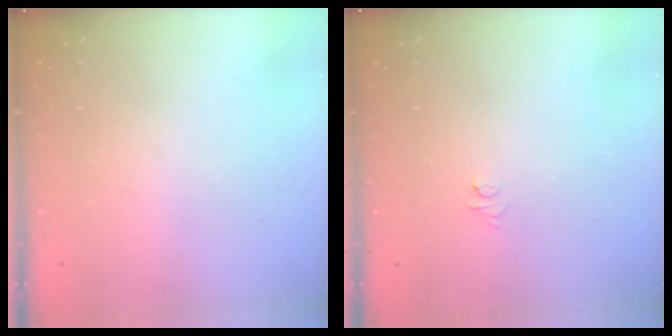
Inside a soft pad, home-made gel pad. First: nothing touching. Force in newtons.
{"total": 4.0, "press": 4.0, "slide": 0.4}